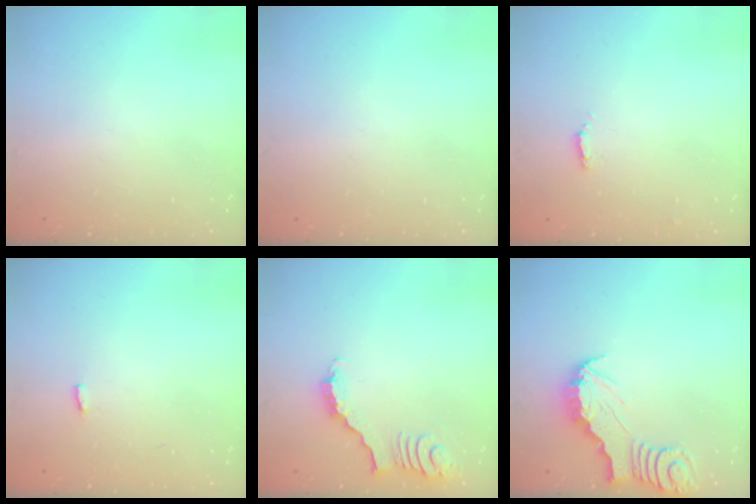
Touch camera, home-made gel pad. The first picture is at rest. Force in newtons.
{"total": 0.0}
{"total": 2.0, "press": 2.0, "slide": 0.4}
{"total": 3.4, "press": 3.4, "slide": 0.4}
{"total": 3.5, "press": 3.5, "slide": 0.4}
{"total": 3.3, "press": 3.3, "slide": 0.4}